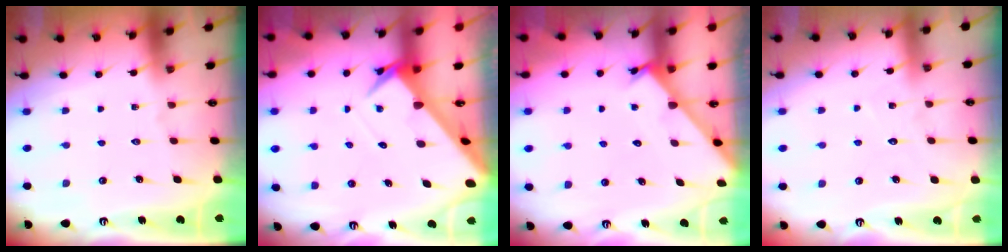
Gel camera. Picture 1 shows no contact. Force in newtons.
{"total": 3.9, "press": 3.9, "slide": 0.4}
{"total": 1.2, "press": 1.2, "slide": 0.1}
{"total": 5.0, "press": 5.0, "slide": 0.4}